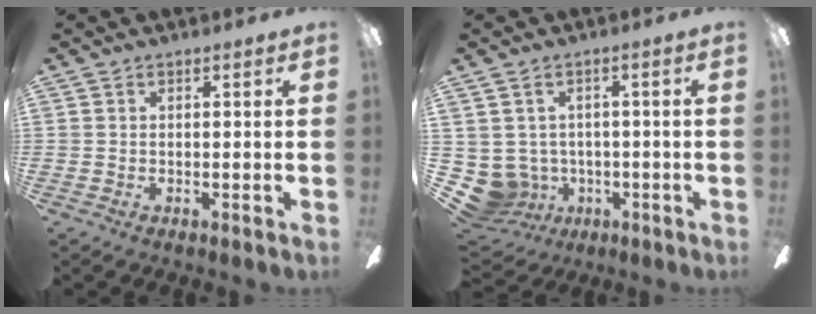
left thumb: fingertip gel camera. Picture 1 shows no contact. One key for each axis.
{"total": 7.4, "fx": -0.7, "fy": 6.9, "fz": 2.5, "tx": -0.099, "ty": -0.002, "tz": -0.006}